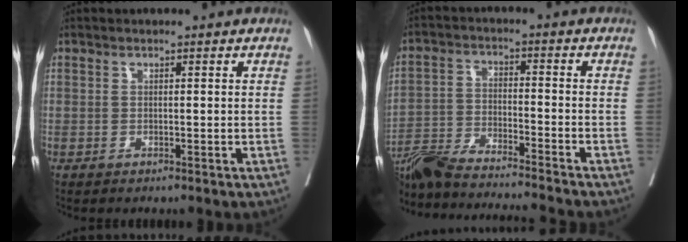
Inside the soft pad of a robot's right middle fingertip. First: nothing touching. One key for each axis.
{"total": 16.7, "fx": -15.5, "fy": -0.2, "fz": 6.4, "tx": -0.112, "ty": -0.016, "tz": -0.255}